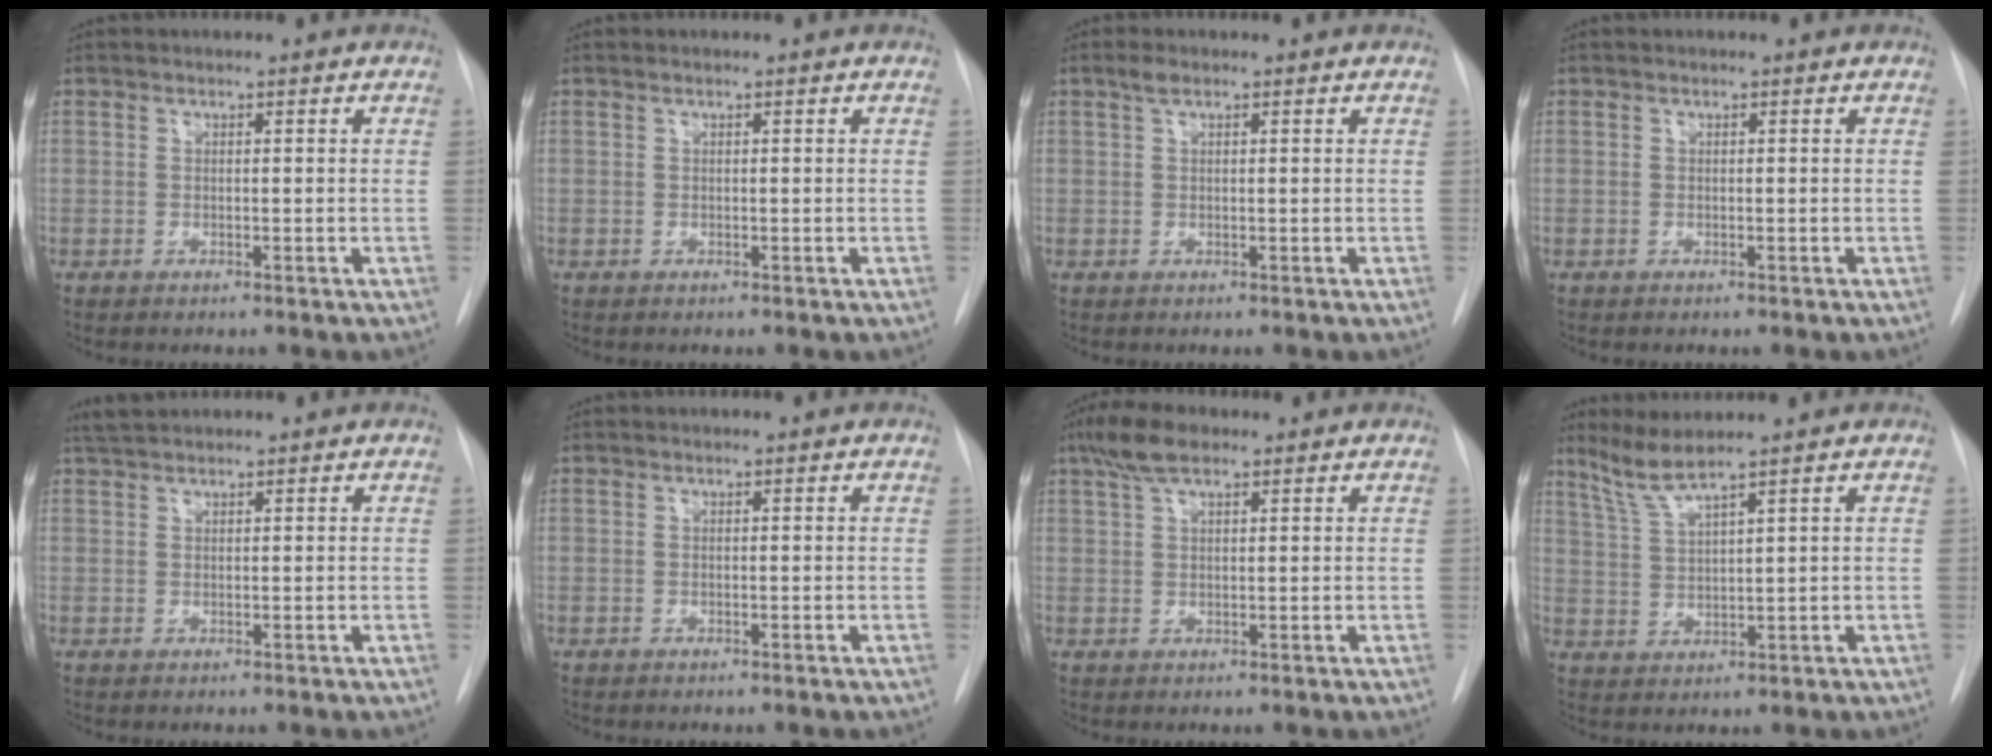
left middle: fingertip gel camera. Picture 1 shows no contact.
{"total": 0.0}
{"total": 1.3, "force": [0.8, 0.4, 0.8], "torque": [-0.017, 0.011, 0.016]}
{"total": 0.0}
{"total": 2.8, "force": [2.6, 0.4, 0.9], "torque": [-0.020, 0.017, 0.049]}
{"total": 0.0}
{"total": 5.4, "force": [3.7, 1.7, 3.6], "torque": [-0.078, 0.018, 0.069]}
{"total": 4.8, "force": [3.9, -0.8, 2.6], "torque": [-0.060, -0.003, 0.086]}